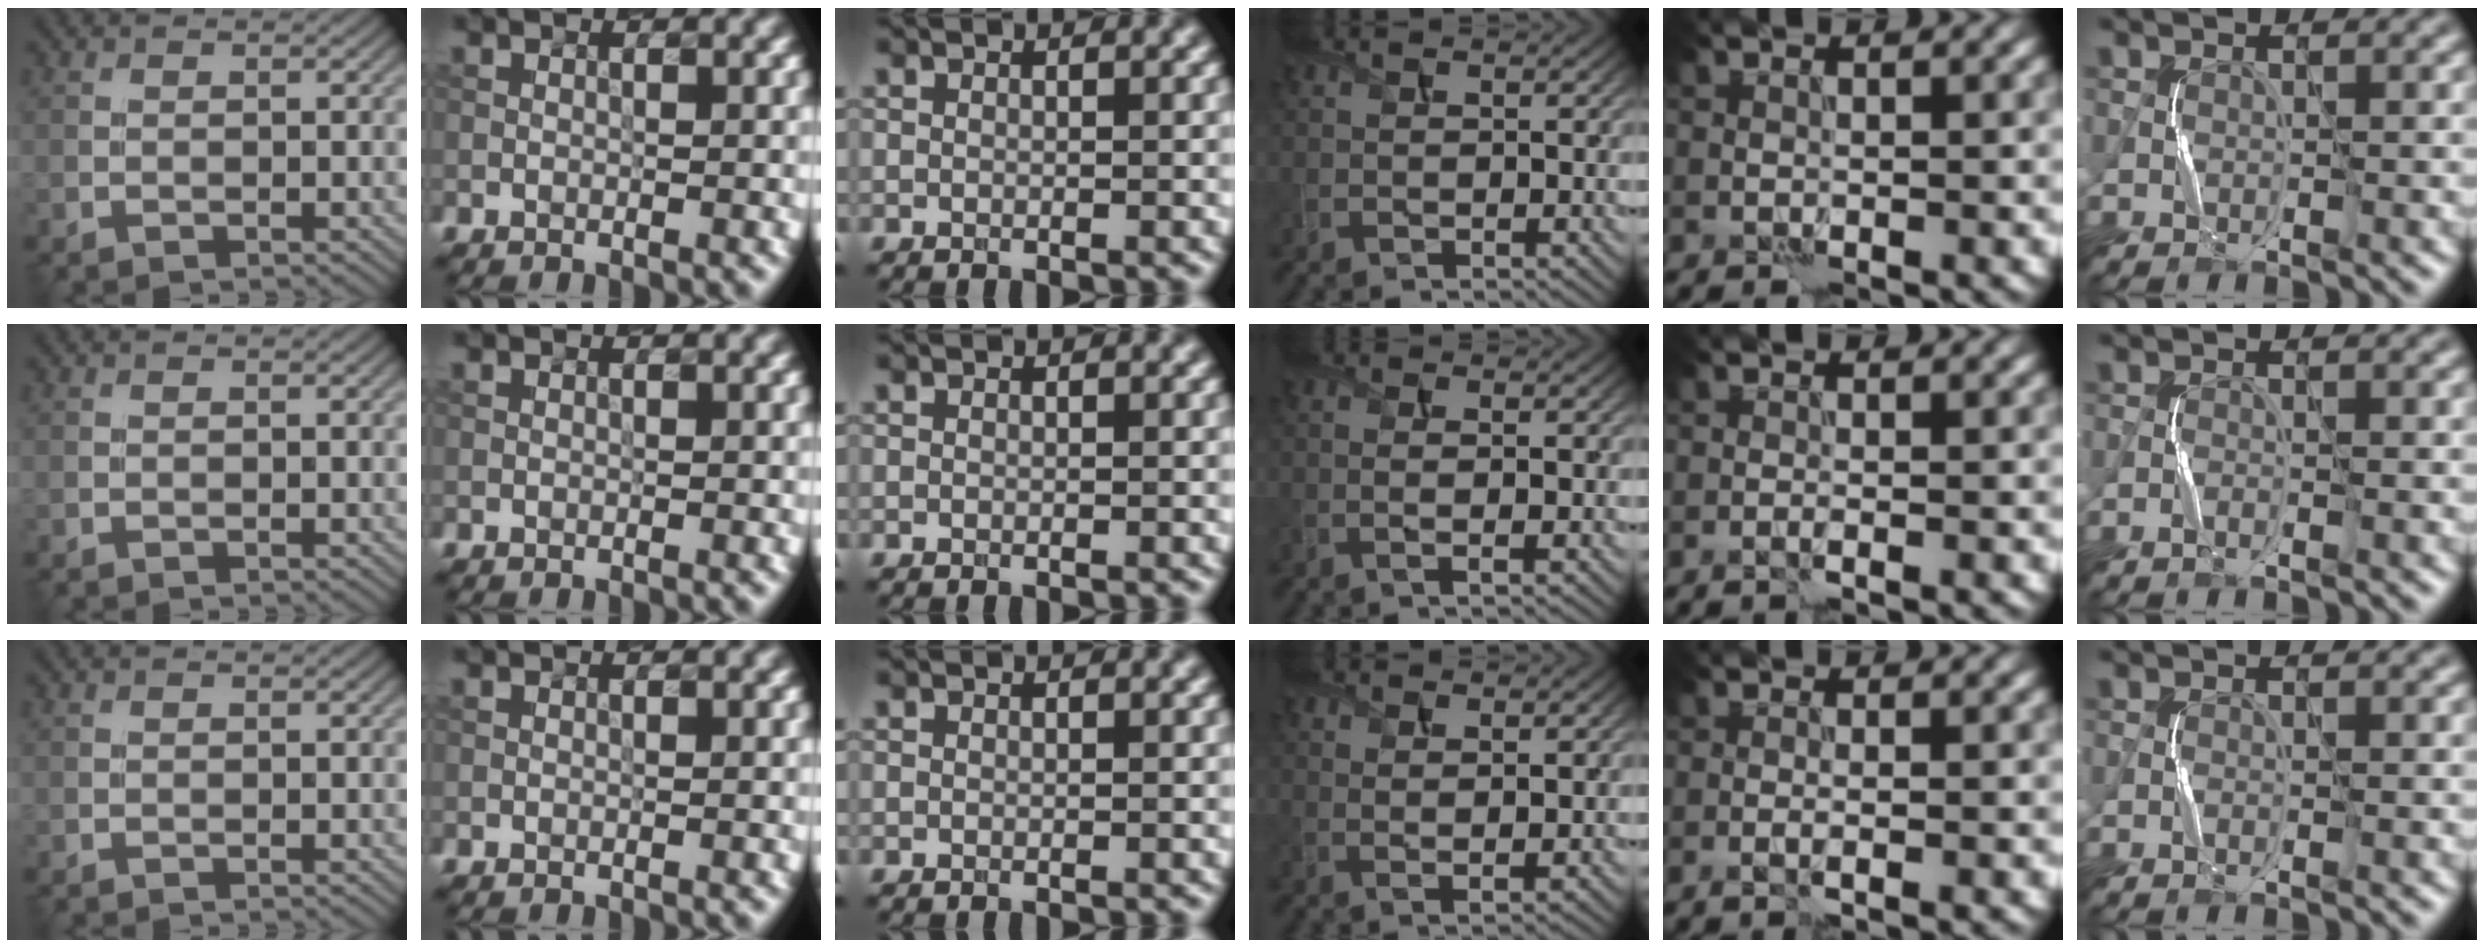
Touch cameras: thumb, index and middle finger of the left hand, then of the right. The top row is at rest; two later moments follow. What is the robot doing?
{"motion": "squeeze", "object": "sponge"}